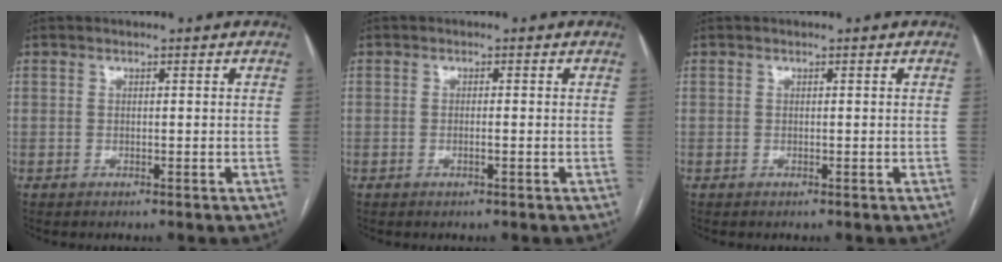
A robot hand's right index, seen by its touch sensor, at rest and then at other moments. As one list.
[{"total": 0.9, "force": [-0.3, 0.0, 0.9], "torque": [-0.018, 0.000, -0.004]}, {"total": 0.0}]